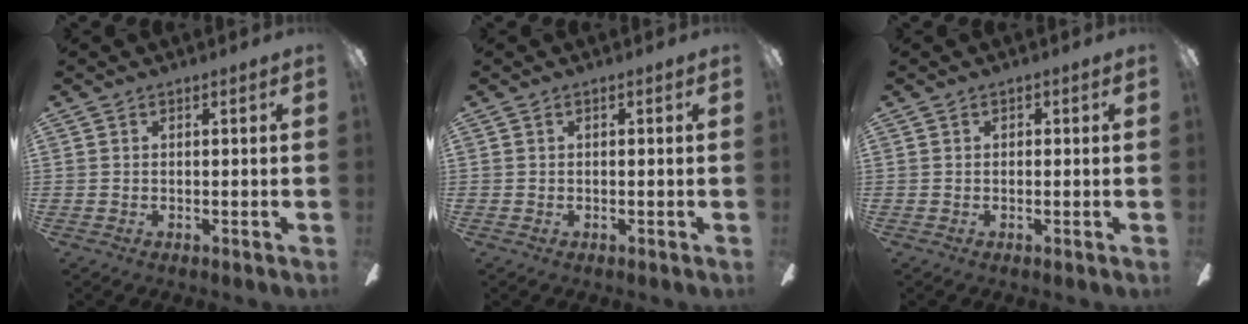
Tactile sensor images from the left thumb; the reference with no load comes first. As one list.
[{"total": 0.0}, {"total": 0.5, "force": [-0.1, 0.5, 0.2], "torque": [-0.004, 0.003, -0.002]}]